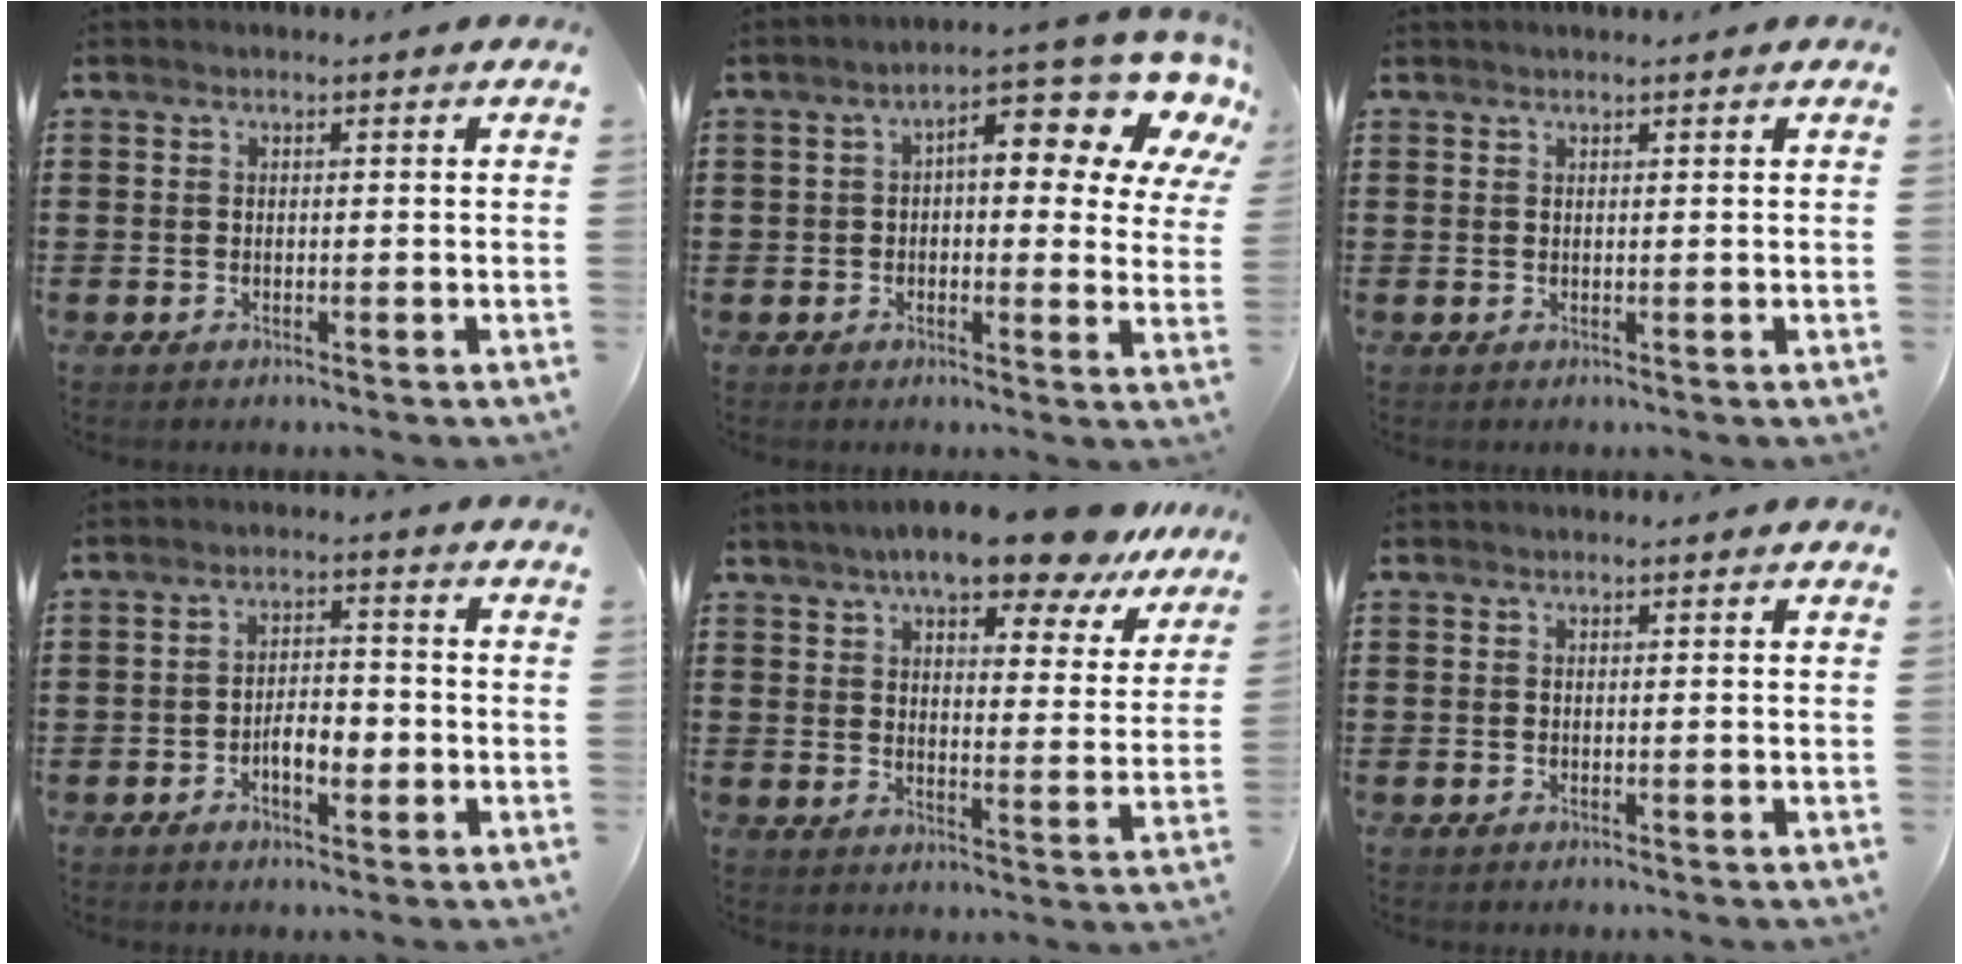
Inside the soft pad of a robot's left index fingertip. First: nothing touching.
{"total": 12.4, "force": [6.0, 4.7, 9.8], "torque": [-0.144, -0.042, 0.090]}
{"total": 0.6, "force": [0.6, 0.0, 0.2], "torque": [-0.004, -0.001, 0.013]}
{"total": 4.3, "force": [-1.5, 2.1, 3.4], "torque": [-0.062, 0.007, -0.030]}
{"total": 11.1, "force": [9.3, 1.6, 5.8], "torque": [-0.108, -0.037, 0.161]}
{"total": 0.0}